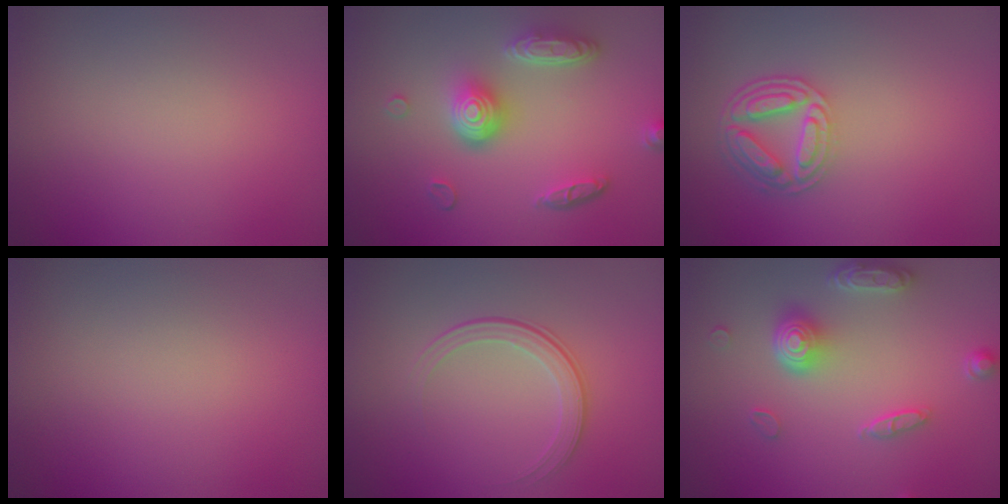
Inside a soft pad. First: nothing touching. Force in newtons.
{"total": 4.9, "press": 3.8, "slide": 3.2}
{"total": 4.3, "press": 3.4, "slide": 2.7}
{"total": 0.0}
{"total": 2.1, "press": 1.5, "slide": 1.5}
{"total": 4.5, "press": 3.5, "slide": 2.8}